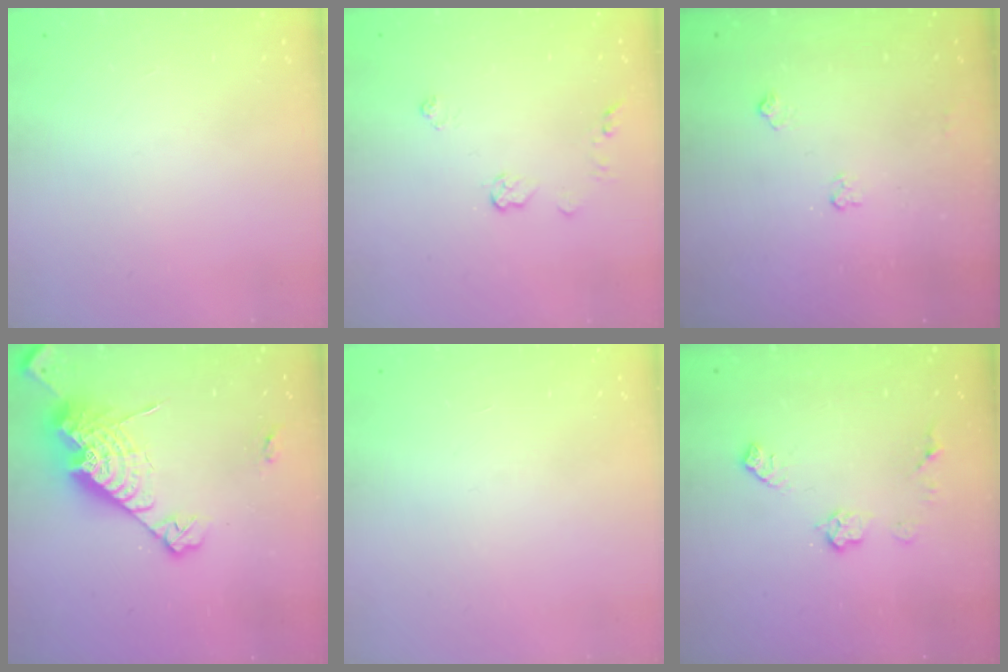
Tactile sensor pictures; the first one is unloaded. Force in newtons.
{"total": 5.7, "press": 5.7, "slide": 0.8}
{"total": 5.3, "press": 5.3, "slide": 0.8}
{"total": 19.9, "press": 19.8, "slide": 1.7}
{"total": 0.0}
{"total": 7.6, "press": 7.6, "slide": 0.5}